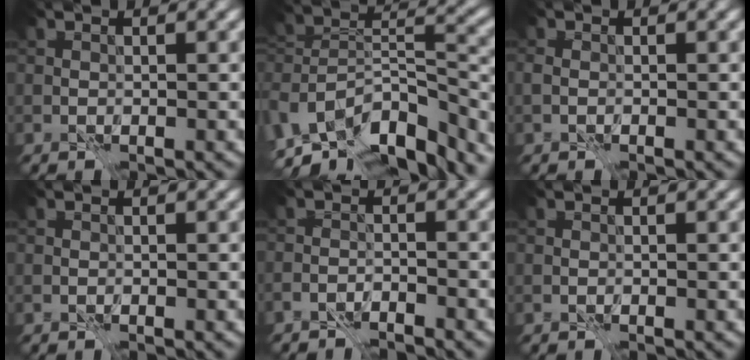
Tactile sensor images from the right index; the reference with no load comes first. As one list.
[{"total": 12.2, "force": [-7.5, 6.3, 7.2], "torque": [-0.123, 0.035, -0.107]}, {"total": 0.6, "force": [-0.3, 0.4, 0.3], "torque": [-0.009, 0.000, -0.010]}, {"total": 0.0}, {"total": 2.1, "force": [-2.0, 0.3, 0.3], "torque": [-0.006, -0.001, -0.042]}, {"total": 0.0}]